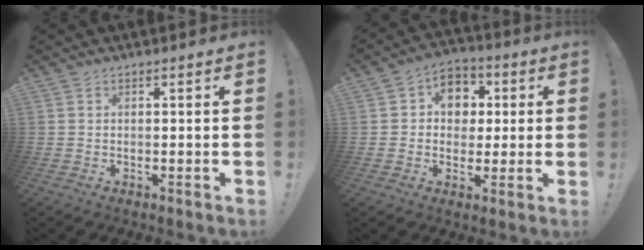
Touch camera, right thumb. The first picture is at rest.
{"total": 9.3, "force": [1.4, 8.3, 3.9], "torque": [-0.051, 0.005, 0.034]}